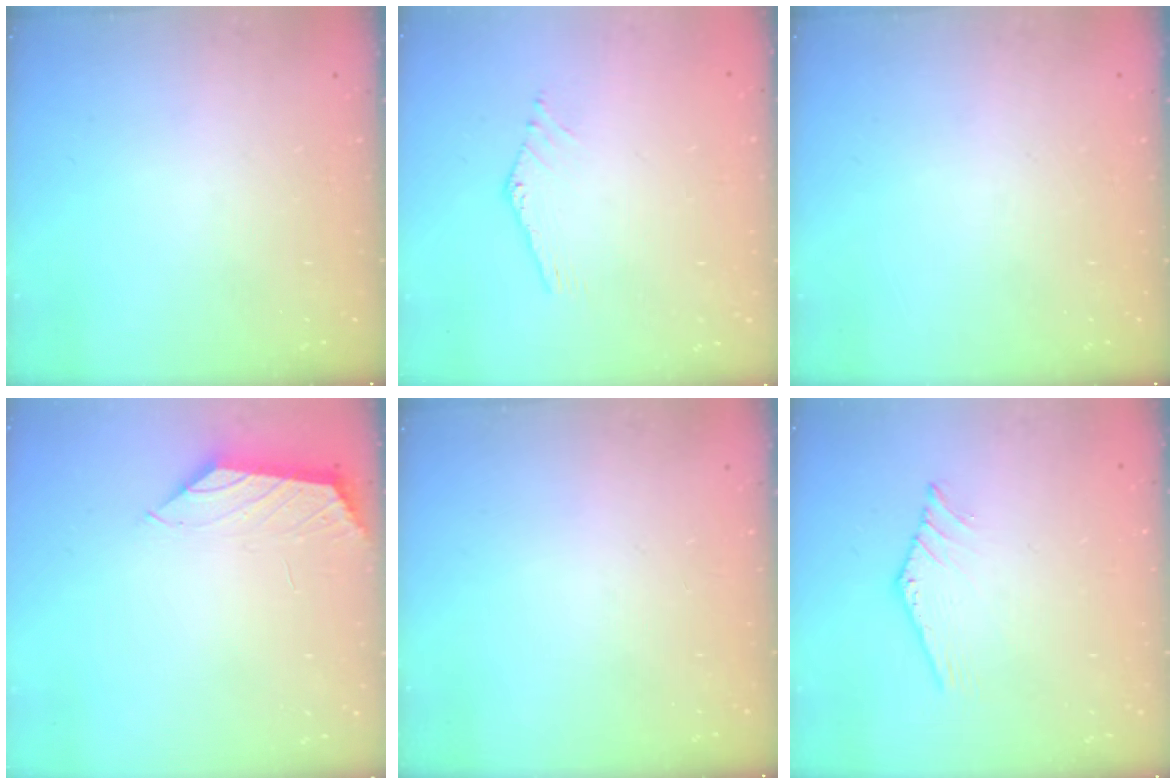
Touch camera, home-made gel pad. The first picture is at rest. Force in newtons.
{"total": 0.0}
{"total": 0.0}
{"total": 1.1, "press": 1.0, "slide": 0.4}
{"total": 0.0}
{"total": 0.9, "press": 0.9, "slide": 0.1}